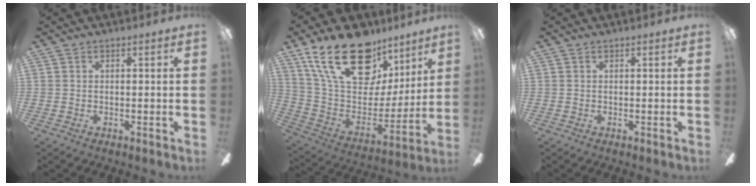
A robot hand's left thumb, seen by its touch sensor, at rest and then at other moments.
{"total": 26.0, "force": [15.9, 14.1, 15.1], "torque": [-0.266, -0.089, 0.289]}
{"total": 0.0}